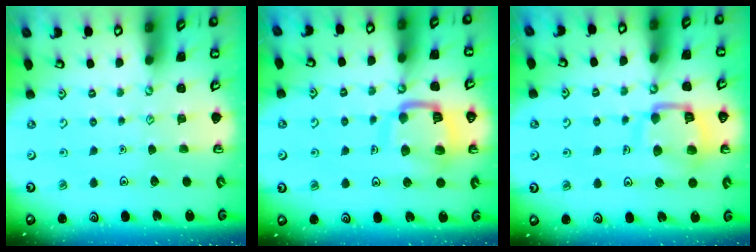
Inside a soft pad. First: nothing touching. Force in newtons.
{"total": 13.2, "press": 13.1, "slide": 1.5}
{"total": 12.5, "press": 12.5, "slide": 1.3}